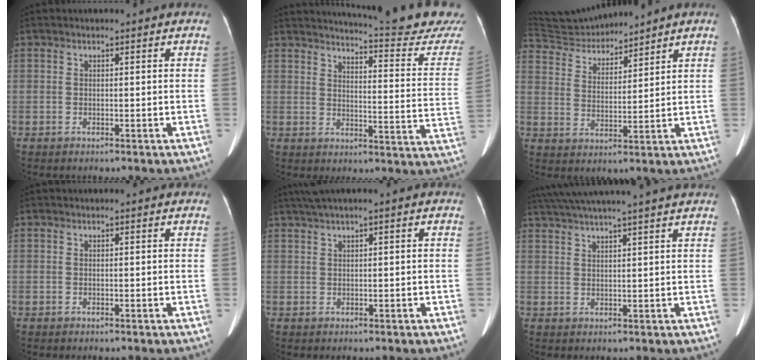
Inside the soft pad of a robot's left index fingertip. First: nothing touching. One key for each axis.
{"total": 21.0, "fx": 20.0, "fy": -0.8, "fz": 6.4, "tx": -0.097, "ty": -0.118, "tz": 0.227}
{"total": 9.2, "fx": 9.2, "fy": 0.4, "fz": 0.9, "tx": -0.026, "ty": 0.022, "tz": 0.185}
{"total": 0.8, "fx": 0.8, "fy": 0.0, "fz": 0.1, "tx": -0.007, "ty": 0.003, "tz": 0.006}
{"total": 2.8, "fx": 1.9, "fy": -0.3, "fz": 2.0, "tx": -0.050, "ty": 0.023, "tz": 0.046}
{"total": 15.3, "fx": 13.4, "fy": -0.9, "fz": 7.3, "tx": -0.134, "ty": 0.026, "tz": 0.193}